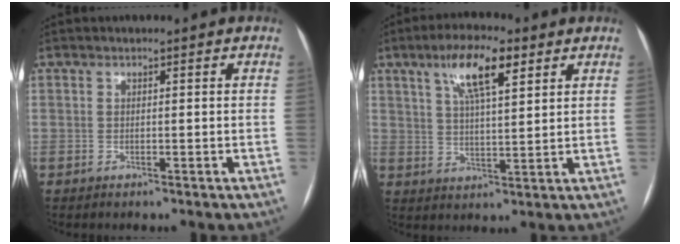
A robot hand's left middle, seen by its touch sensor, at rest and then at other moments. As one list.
[{"total": 9.2, "force": [4.8, 2.1, 7.5], "torque": [-0.139, 0.013, 0.084]}]